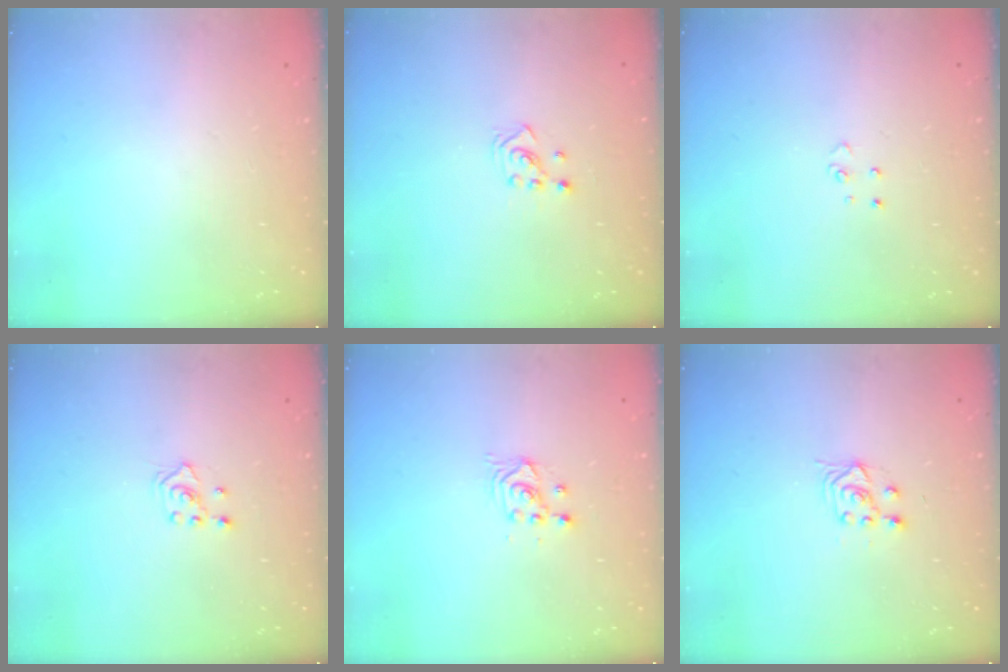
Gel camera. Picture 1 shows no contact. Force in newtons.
{"total": 2.5, "press": 2.5, "slide": 0.4}
{"total": 3.3, "press": 3.3, "slide": 0.3}
{"total": 2.7, "press": 2.6, "slide": 0.8}
{"total": 2.5, "press": 2.5, "slide": 0.1}
{"total": 4.2, "press": 4.0, "slide": 1.4}